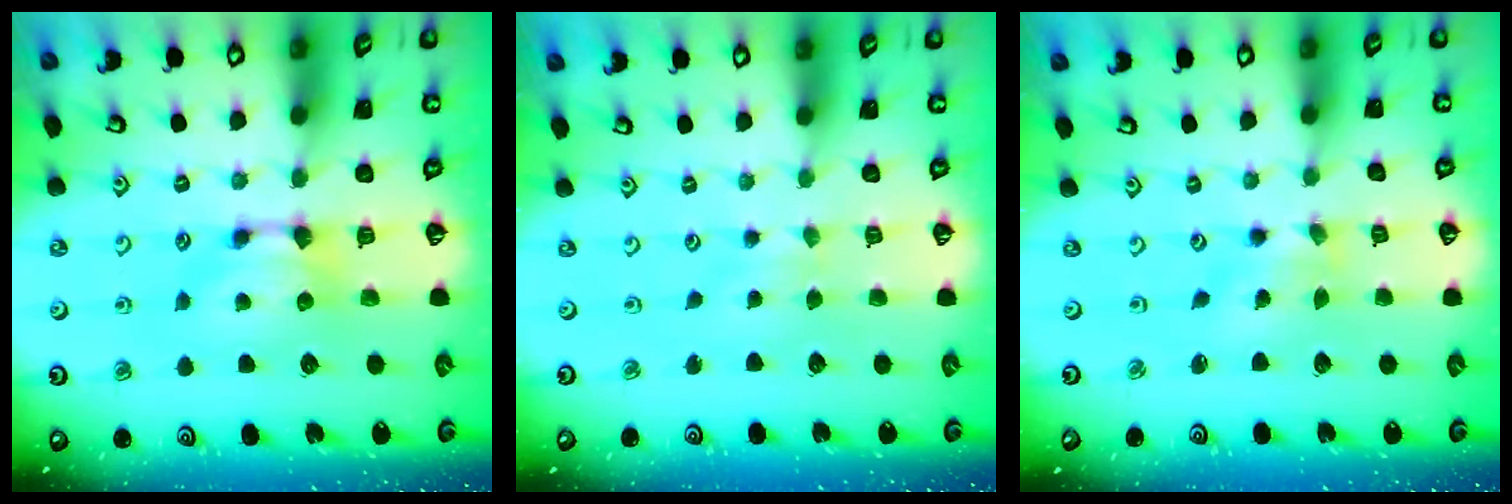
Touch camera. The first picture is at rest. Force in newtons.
{"total": 2.5, "press": 2.5, "slide": 0.3}
{"total": 2.2, "press": 2.0, "slide": 1.0}